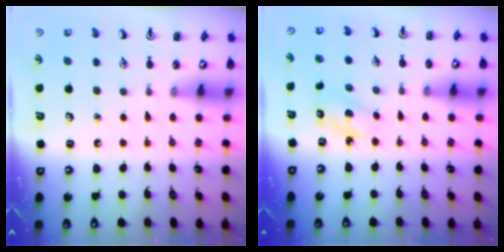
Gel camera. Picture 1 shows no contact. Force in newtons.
{"total": 2.6, "press": 2.5, "slide": 0.6}